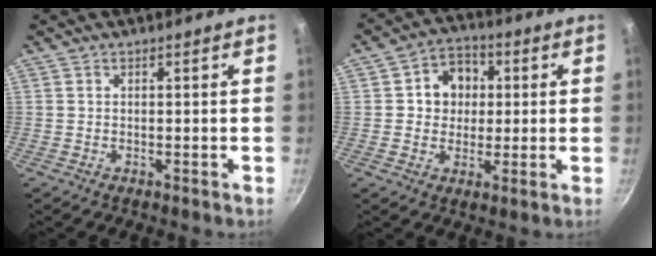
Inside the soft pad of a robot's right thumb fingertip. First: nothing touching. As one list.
[{"total": 8.7, "force": [1.6, 7.4, 4.3], "torque": [-0.029, 0.003, 0.013]}]